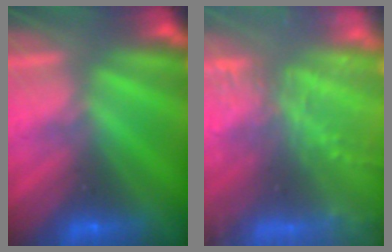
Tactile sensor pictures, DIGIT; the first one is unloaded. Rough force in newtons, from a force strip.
{"total": 7.8}